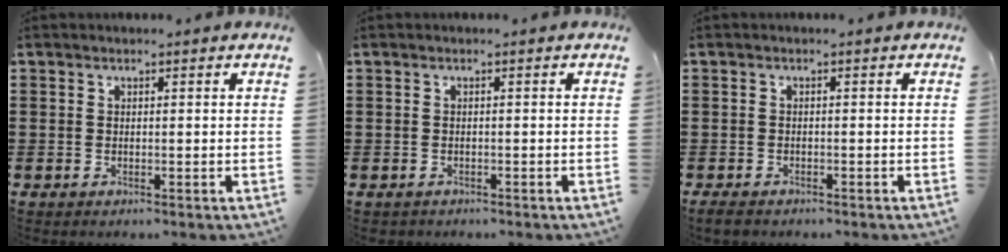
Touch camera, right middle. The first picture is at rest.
{"total": 0.6, "force": [-0.5, 0.2, -0.1], "torque": [0.000, 0.001, -0.012]}
{"total": 1.2, "force": [-1.0, 0.5, 0.3], "torque": [-0.010, 0.000, -0.021]}